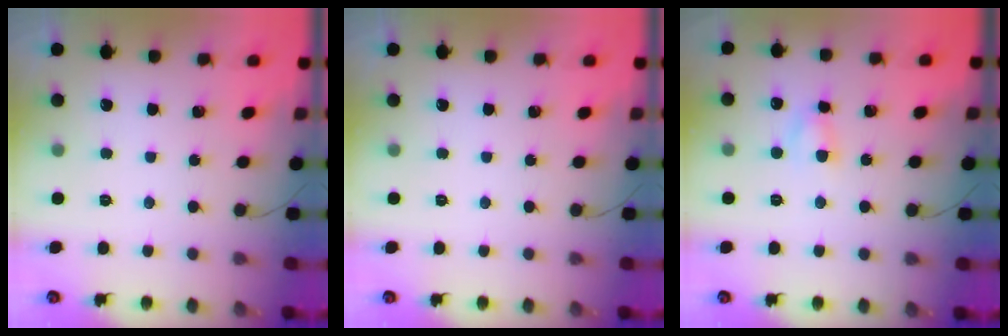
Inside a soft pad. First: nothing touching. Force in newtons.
{"total": 0.0}
{"total": 3.0, "press": 2.8, "slide": 0.9}